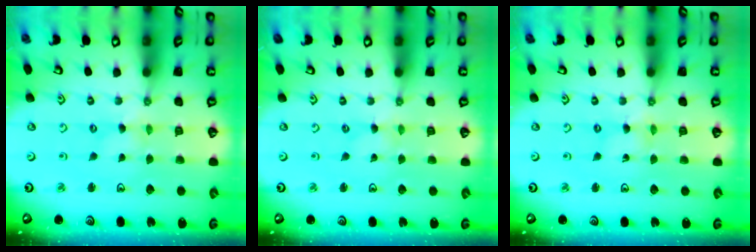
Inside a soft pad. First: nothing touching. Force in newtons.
{"total": 0.0}
{"total": 0.7, "press": 0.6, "slide": 0.2}